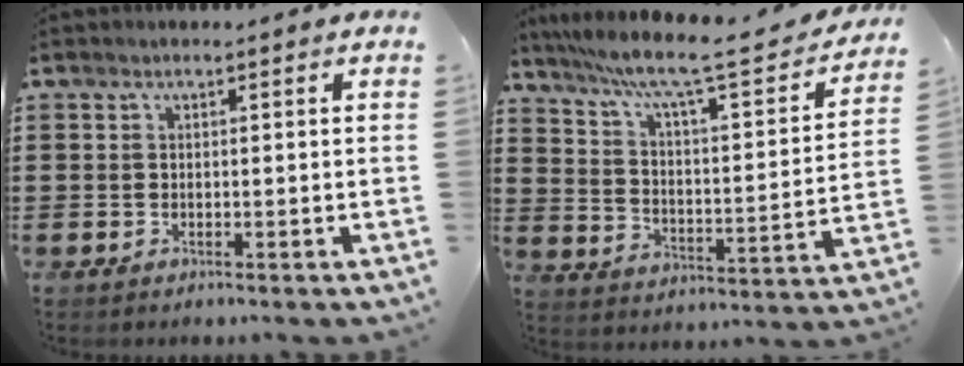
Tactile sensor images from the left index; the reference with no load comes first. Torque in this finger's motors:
{"motor_torque": [2.14, 0.00, 0.45, 0.16]}